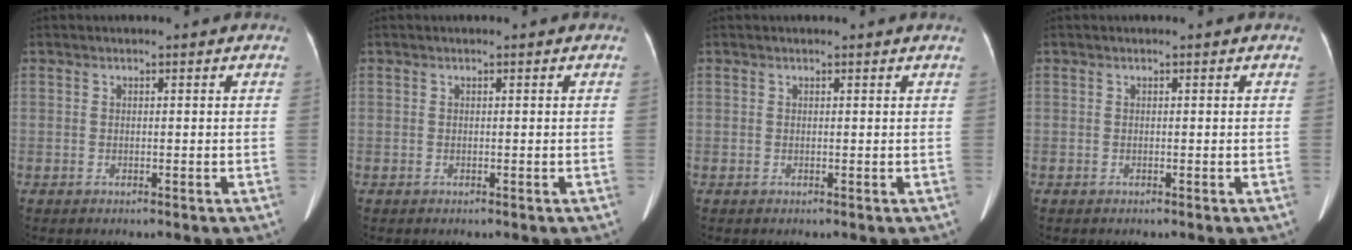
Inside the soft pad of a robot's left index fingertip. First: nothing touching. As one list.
[{"total": 0.0}, {"total": 0.0}, {"total": 0.0}]